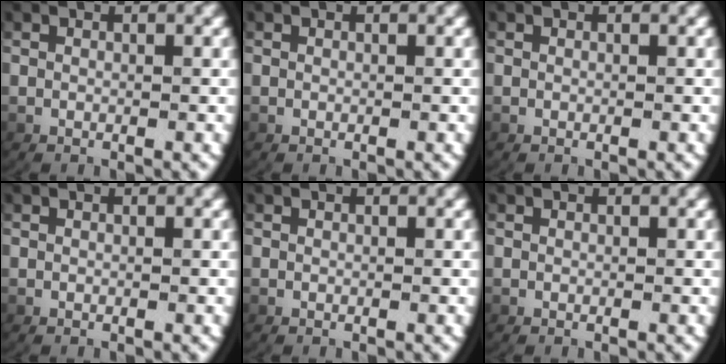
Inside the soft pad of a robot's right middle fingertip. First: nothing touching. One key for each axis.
{"total": 0.0}
{"total": 0.0}
{"total": 0.0}
{"total": 1.5, "fx": 0.0, "fy": -1.4, "fz": -0.4, "tx": 0.006, "ty": -0.006, "tz": 0.011}
{"total": 0.0}